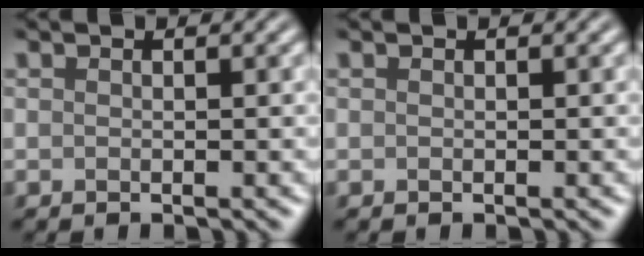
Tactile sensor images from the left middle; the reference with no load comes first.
{"total": 0.0}